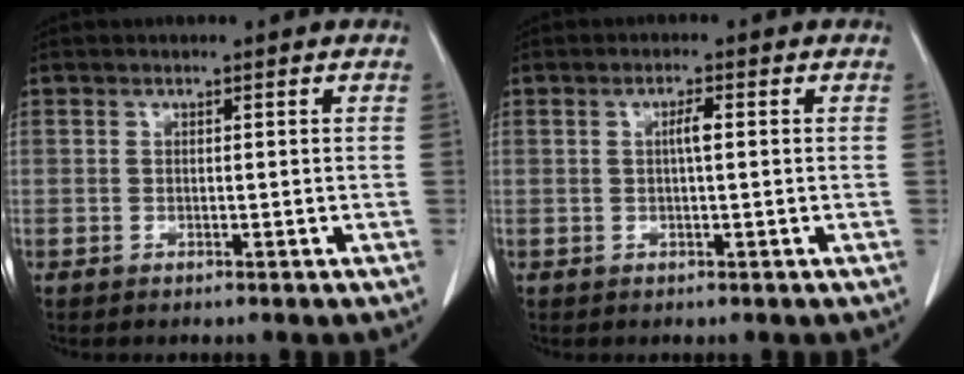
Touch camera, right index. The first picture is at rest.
{"total": 1.9, "force": [0.2, 0.1, 1.9], "torque": [-0.034, 0.003, 0.002]}